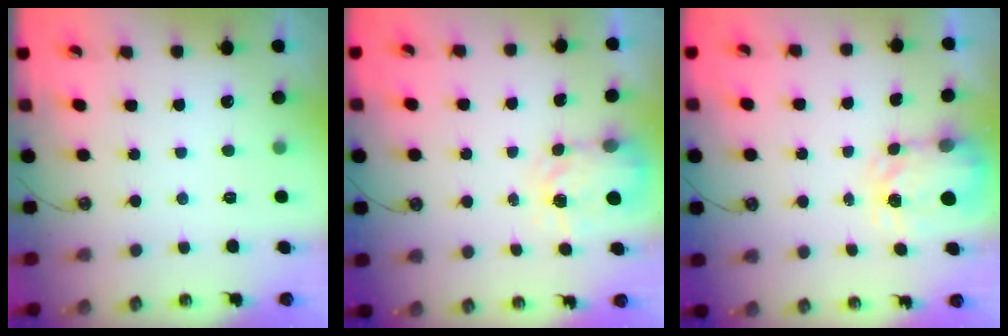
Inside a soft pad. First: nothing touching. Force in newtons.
{"total": 3.6, "press": 3.6, "slide": 0.4}
{"total": 3.9, "press": 3.8, "slide": 0.5}